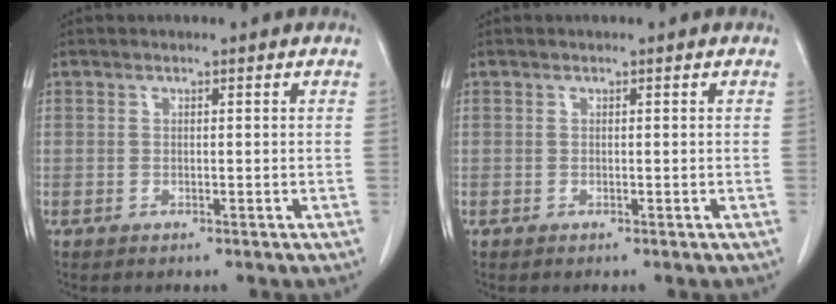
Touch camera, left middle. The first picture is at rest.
{"total": 0.0}